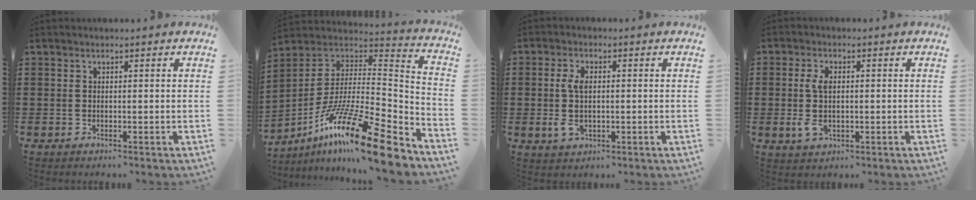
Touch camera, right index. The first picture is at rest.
{"total": 18.5, "force": [-12.5, 2.3, 13.4], "torque": [-0.246, 0.028, -0.225]}
{"total": 4.8, "force": [-0.3, 2.6, 4.0], "torque": [-0.090, 0.002, -0.010]}
{"total": 4.6, "force": [-0.2, 2.5, 3.9], "torque": [-0.089, 0.002, -0.008]}